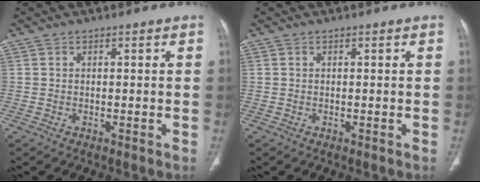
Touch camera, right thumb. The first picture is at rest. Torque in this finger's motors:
{"motor_torque": [-0.22, 0.21, -0.22, -0.04, 0.05]}